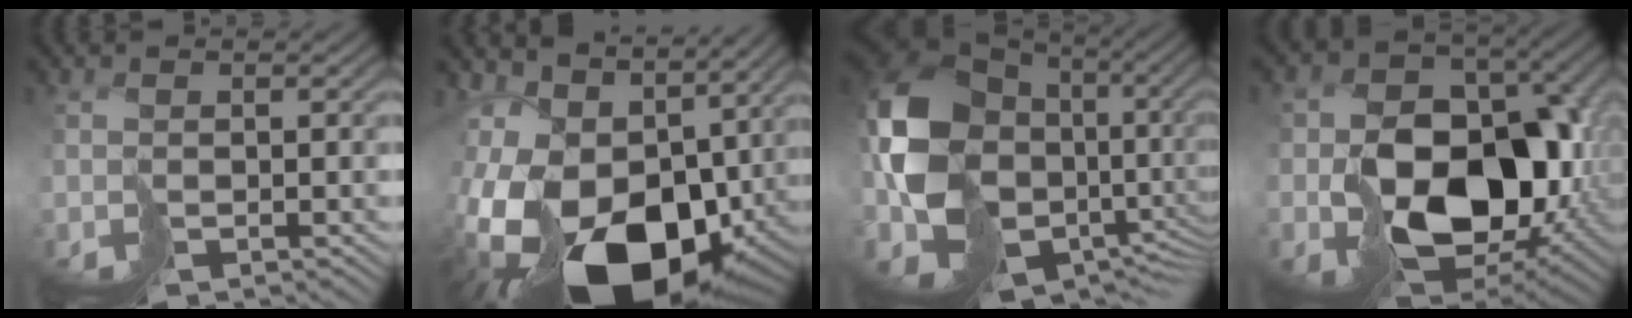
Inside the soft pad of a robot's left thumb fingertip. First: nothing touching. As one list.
[{"total": 17.4, "force": [-3.0, 11.2, 13.0], "torque": [-0.246, -0.028, -0.035]}, {"total": 17.3, "force": [-2.1, 13.4, 10.6], "torque": [-0.238, -0.030, -0.017]}, {"total": 14.9, "force": [-2.6, 10.9, 10.0], "torque": [-0.136, -0.034, -0.029]}]